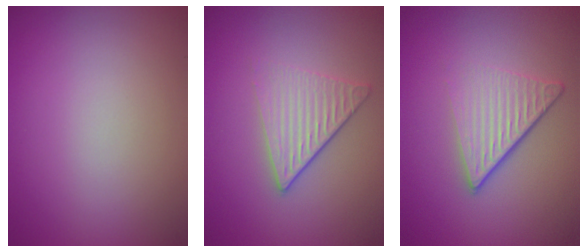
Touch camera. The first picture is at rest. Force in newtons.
{"total": 3.5, "press": 2.8, "slide": 2.2}
{"total": 4.9, "press": 2.9, "slide": 3.9}